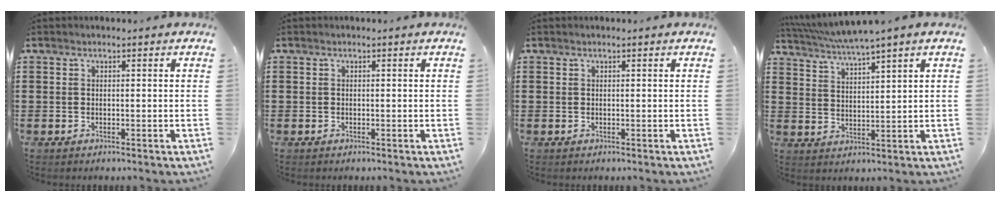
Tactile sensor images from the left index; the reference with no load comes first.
{"total": 0.0}
{"total": 0.0}
{"total": 3.6, "force": [3.2, -0.8, 1.5], "torque": [-0.039, -0.019, 0.054]}